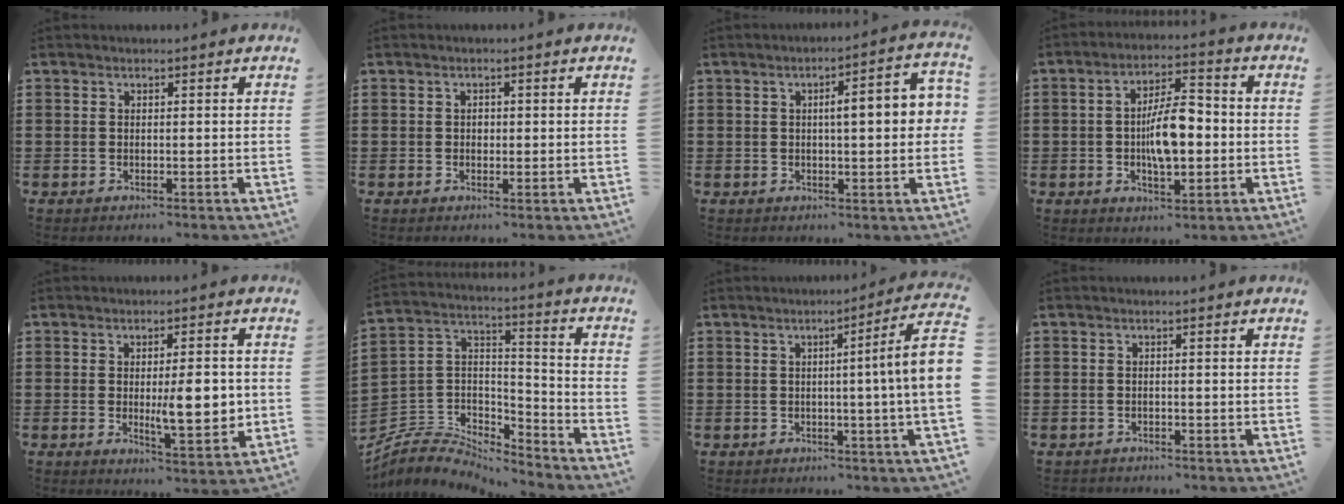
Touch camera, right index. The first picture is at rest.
{"total": 0.8, "force": [0.0, 0.6, 0.5], "torque": [-0.011, 0.002, 0.001]}
{"total": 6.4, "force": [0.6, 1.2, 6.2], "torque": [-0.096, -0.001, 0.002]}
{"total": 8.6, "force": [-0.9, 3.4, 7.8], "torque": [-0.153, 0.002, -0.024]}
{"total": 7.5, "force": [-0.2, 2.3, 7.1], "torque": [-0.098, -0.007, -0.005]}
{"total": 5.7, "force": [-5.2, 2.3, 0.4], "torque": [-0.031, -0.004, -0.110]}
{"total": 6.6, "force": [0.1, -1.0, 6.5], "torque": [-0.099, -0.022, -0.004]}
{"total": 0.9, "force": [-0.9, 0.2, 0.0], "torque": [-0.003, 0.001, -0.020]}